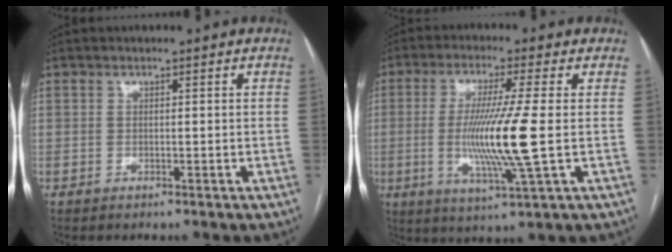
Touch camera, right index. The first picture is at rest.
{"total": 11.5, "force": [-0.9, -1.0, 11.4], "torque": [-0.229, -0.021, -0.019]}